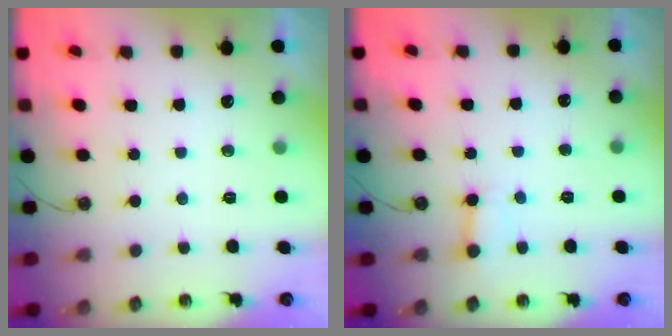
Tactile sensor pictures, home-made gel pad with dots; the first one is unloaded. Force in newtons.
{"total": 4.2, "press": 4.2, "slide": 0.6}